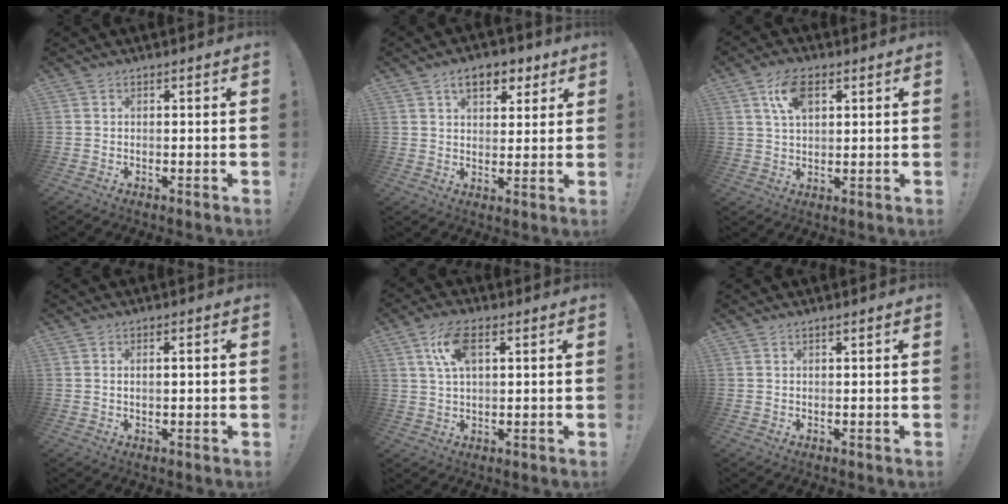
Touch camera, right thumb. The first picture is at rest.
{"total": 8.9, "force": [4.8, 5.3, 5.2], "torque": [-0.068, -0.011, 0.085]}
{"total": 8.9, "force": [3.8, 4.8, 6.5], "torque": [-0.106, 0.001, 0.068]}
{"total": 1.6, "force": [0.4, 0.5, 1.5], "torque": [-0.023, -0.002, 0.004]}
{"total": 9.0, "force": [3.4, 4.4, 7.1], "torque": [-0.128, 0.001, 0.060]}
{"total": 0.7, "force": [0.6, 0.0, 0.4], "torque": [-0.009, 0.000, 0.011]}